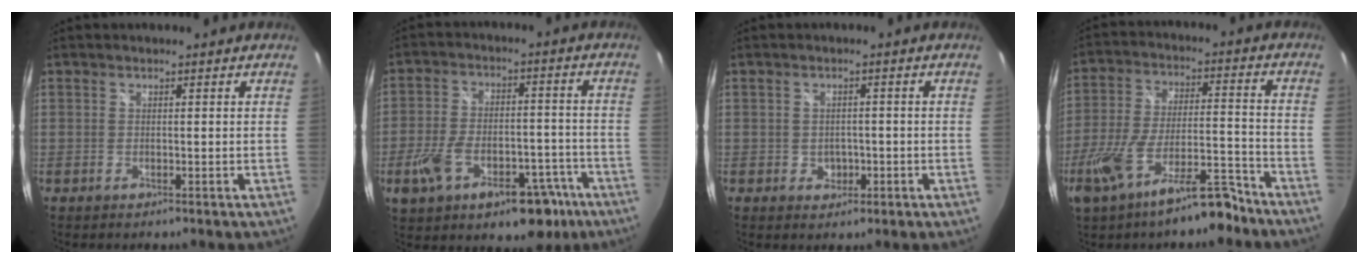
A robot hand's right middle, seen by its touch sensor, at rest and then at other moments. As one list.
[{"total": 17.6, "force": [-9.4, 9.5, 11.5], "torque": [-0.220, 0.003, -0.134]}, {"total": 3.2, "force": [-0.9, 2.8, 1.4], "torque": [-0.026, 0.001, -0.007]}, {"total": 15.5, "force": [-10.9, 3.9, 10.3], "torque": [-0.201, -0.017, -0.178]}]